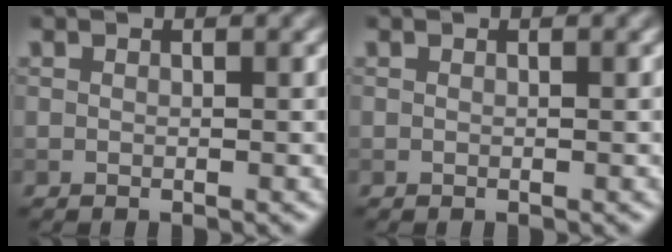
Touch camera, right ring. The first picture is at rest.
{"total": 0.0}